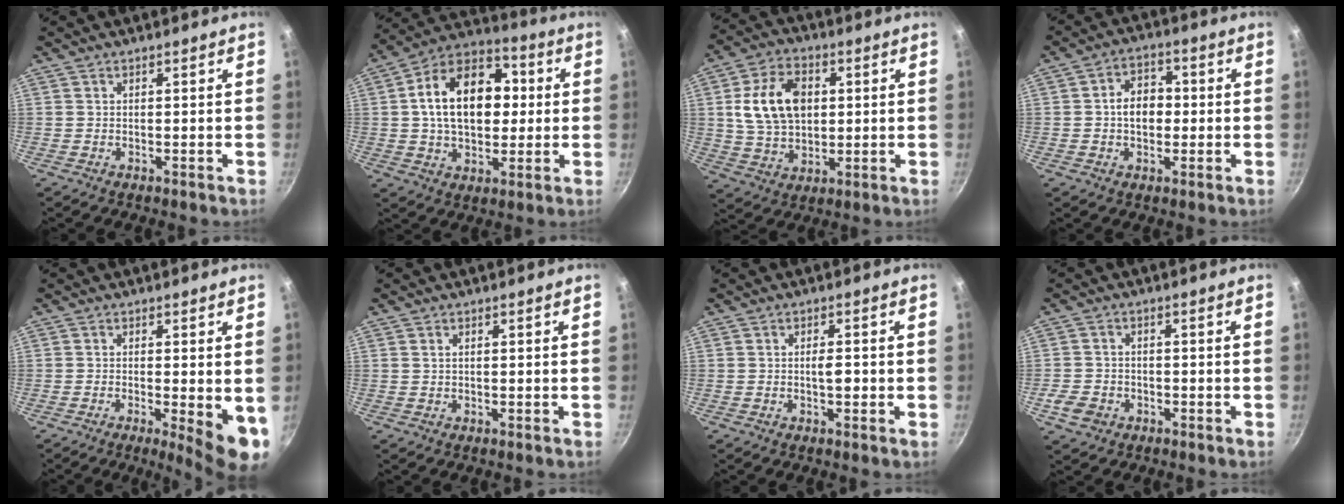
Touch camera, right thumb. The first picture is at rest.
{"total": 19.4, "force": [2.2, 13.0, 14.2], "torque": [-0.196, 0.028, 0.020]}
{"total": 14.4, "force": [2.5, 10.0, 10.0], "torque": [-0.159, 0.003, 0.043]}
{"total": 7.0, "force": [-0.3, 5.3, 4.6], "torque": [-0.039, 0.019, -0.010]}
{"total": 7.9, "force": [-1.4, 1.7, 7.6], "torque": [-0.093, -0.010, -0.013]}
{"total": 0.7, "force": [0.3, 0.4, 0.5], "torque": [-0.009, 0.002, 0.005]}
{"total": 2.6, "force": [-0.4, 1.0, 2.4], "torque": [-0.029, 0.006, -0.007]}
{"total": 4.5, "force": [-2.0, 3.5, 2.0], "torque": [-0.041, 0.019, -0.036]}